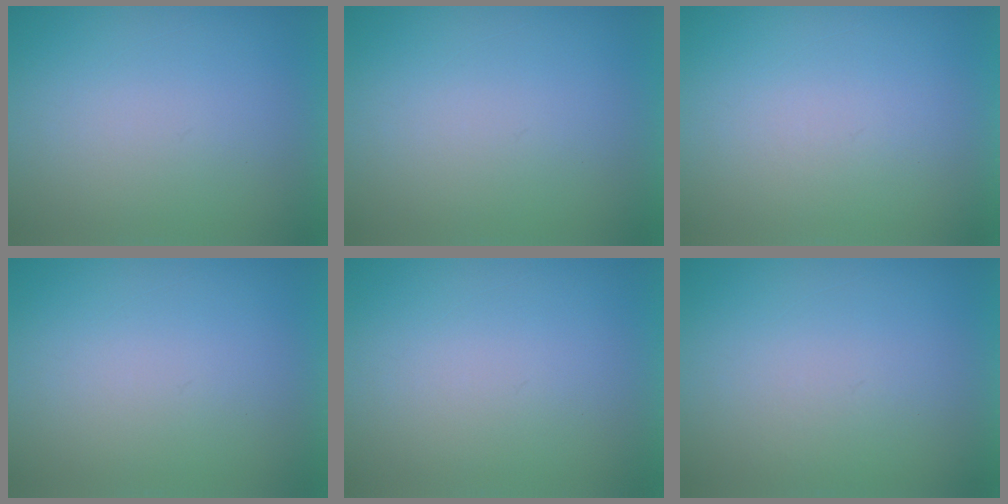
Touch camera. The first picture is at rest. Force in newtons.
{"total": 0.0}
{"total": 1.1}
{"total": 0.0}
{"total": 0.0}
{"total": 1.3}